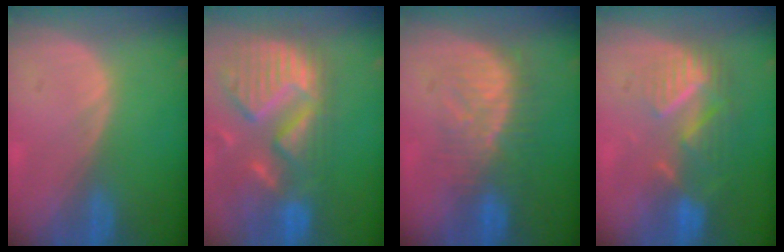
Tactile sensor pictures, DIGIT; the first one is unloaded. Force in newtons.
{"total": 14.0, "press": 11.7, "slide": 7.8}
{"total": 8.1, "press": 7.9, "slide": 1.7}
{"total": 8.9, "press": 7.8, "slide": 4.4}